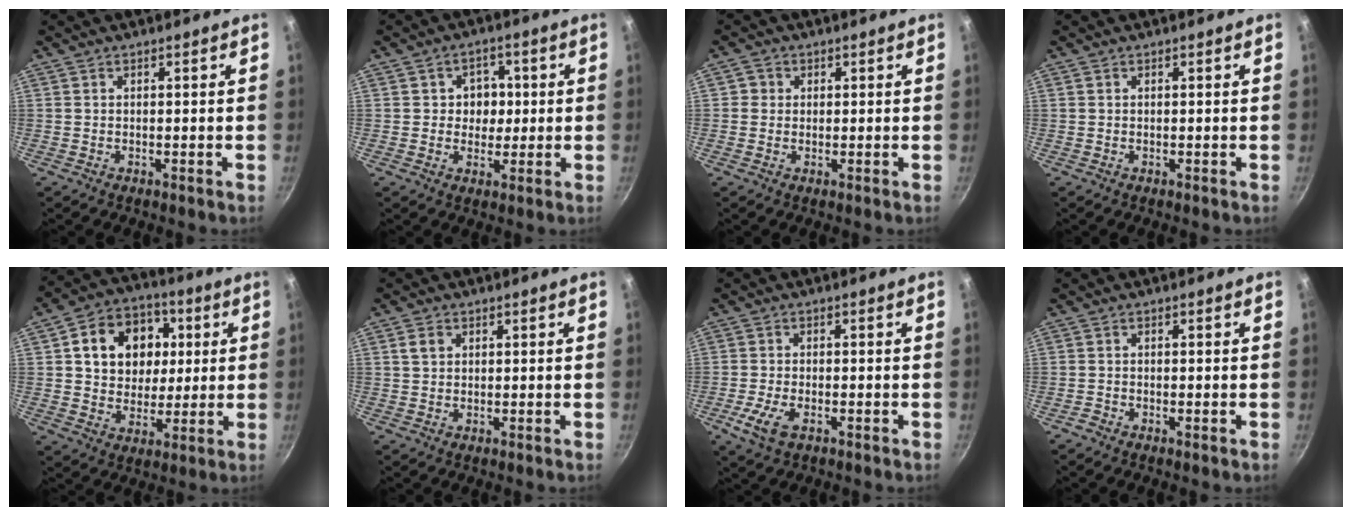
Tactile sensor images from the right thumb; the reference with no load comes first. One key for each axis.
{"total": 5.6, "fx": 0.5, "fy": 5.0, "fz": 2.5, "tx": 0.001, "ty": 0.000, "tz": 0.003}
{"total": 2.2, "fx": 0.2, "fy": 2.2, "fz": 0.4, "tx": 0.009, "ty": 0.001, "tz": -0.003}
{"total": 0.0}
{"total": 15.7, "fx": 3.4, "fy": 12.8, "fz": 8.5, "tx": -0.111, "ty": 0.011, "tz": 0.051}
{"total": 2.3, "fx": 0.7, "fy": 1.8, "fz": 1.2, "tx": -0.011, "ty": 0.004, "tz": 0.013}
{"total": 5.4, "fx": -2.4, "fy": 2.6, "fz": 4.1, "tx": -0.090, "ty": 0.000, "tz": -0.047}
{"total": 1.0, "fx": -0.8, "fy": 0.3, "fz": 0.6, "tx": -0.019, "ty": 0.006, "tz": -0.019}